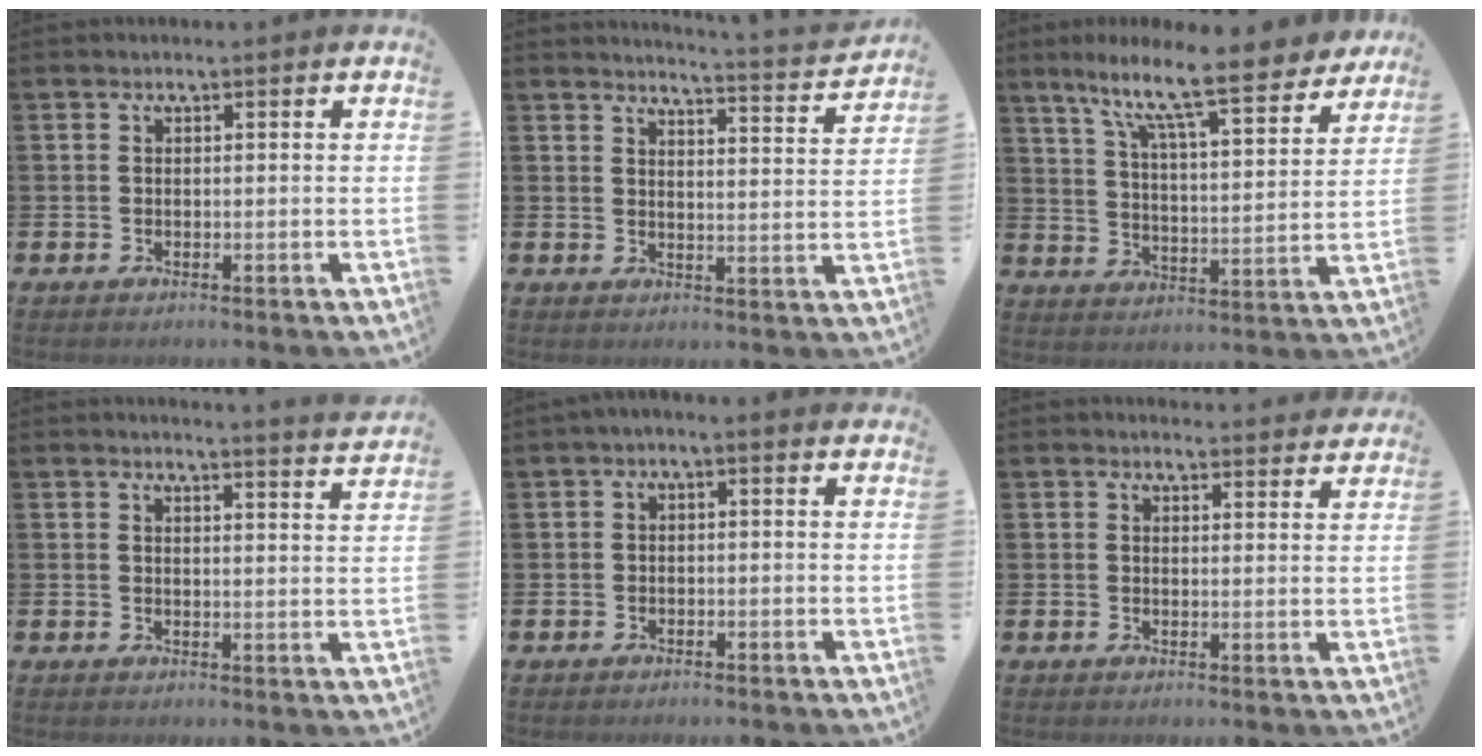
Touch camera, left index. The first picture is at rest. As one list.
[{"total": 3.5, "force": [3.5, -0.5, 0.5], "torque": [-0.008, -0.037, 0.053]}, {"total": 11.3, "force": [9.3, 1.6, 6.2], "torque": [-0.133, -0.064, 0.151]}, {"total": 3.2, "force": [3.1, -0.5, -0.1], "torque": [0.007, -0.026, 0.054]}, {"total": 1.1, "force": [-0.9, 0.2, 0.6], "torque": [-0.007, -0.002, -0.018]}, {"total": 2.6, "force": [2.5, 0.4, -0.1], "torque": [0.010, -0.017, 0.043]}]